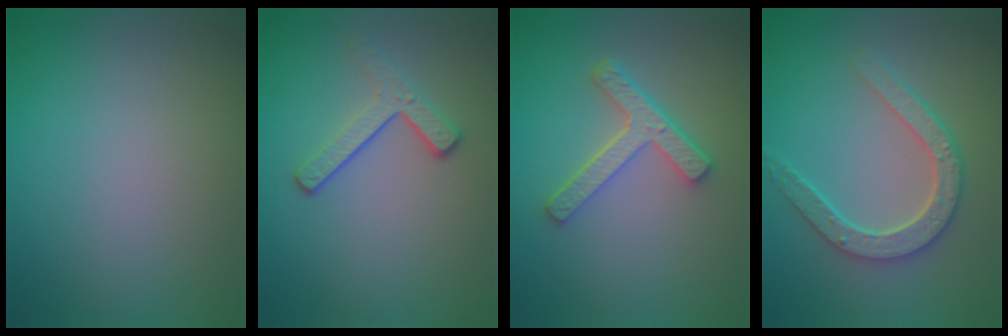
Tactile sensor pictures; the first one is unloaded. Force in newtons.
{"total": 3.3, "press": 2.3, "slide": 2.3}
{"total": 4.2, "press": 3.1, "slide": 2.8}
{"total": 4.5, "press": 3.7, "slide": 2.6}